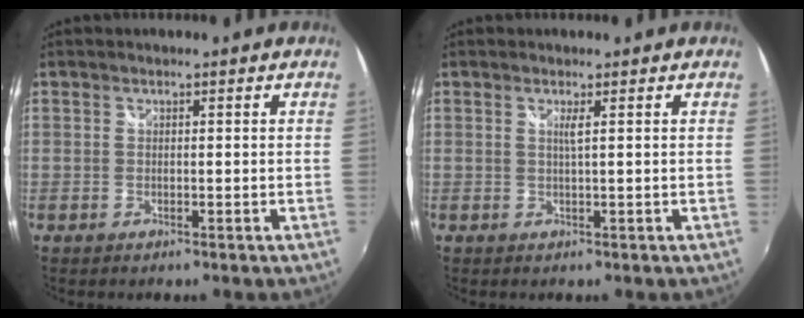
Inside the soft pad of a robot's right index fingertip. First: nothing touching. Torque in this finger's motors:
{"motor_torque": [-0.01, 0.02, 0.00, 0.02]}